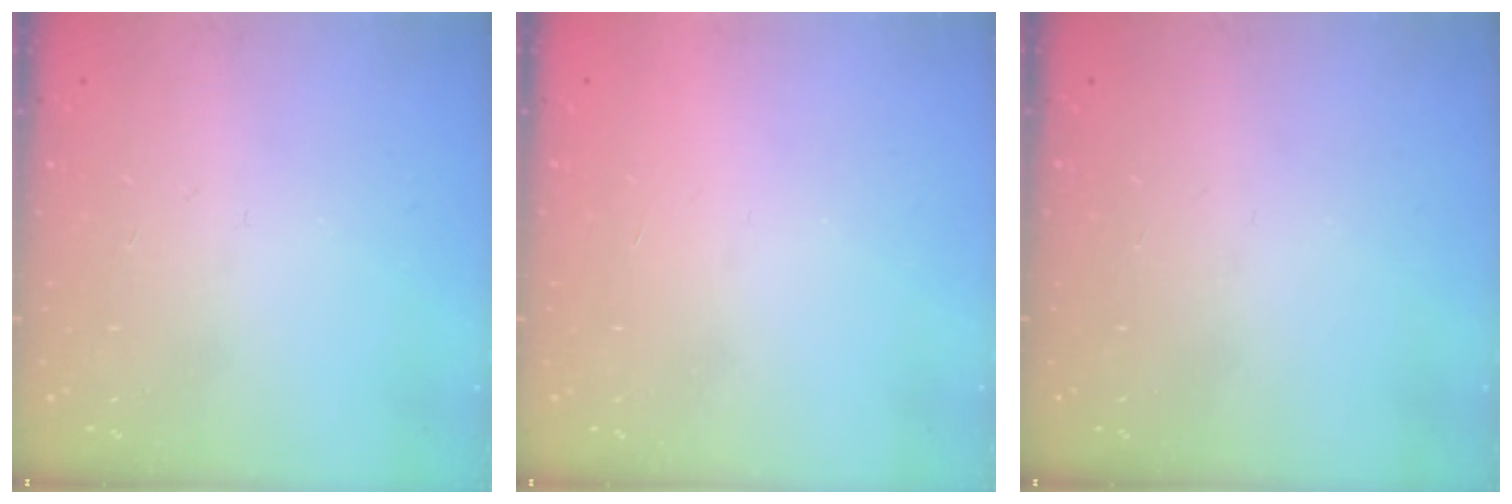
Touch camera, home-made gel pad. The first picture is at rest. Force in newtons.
{"total": 1.6, "press": 1.6, "slide": 0.1}
{"total": 0.0}